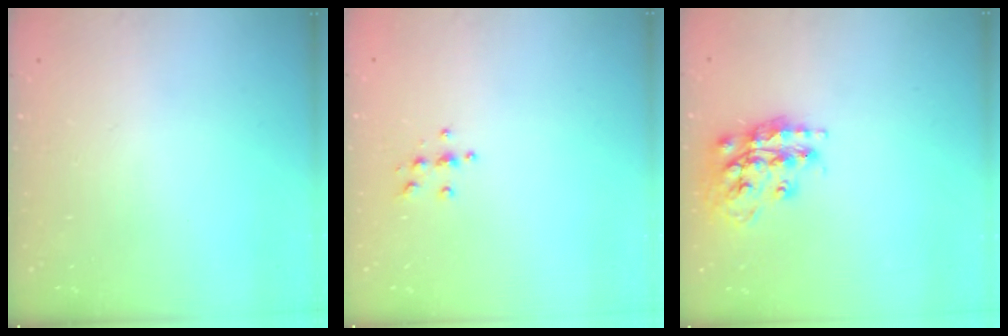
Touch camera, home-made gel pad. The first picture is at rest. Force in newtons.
{"total": 3.8, "press": 3.8, "slide": 0.4}
{"total": 16.8, "press": 16.7, "slide": 1.5}